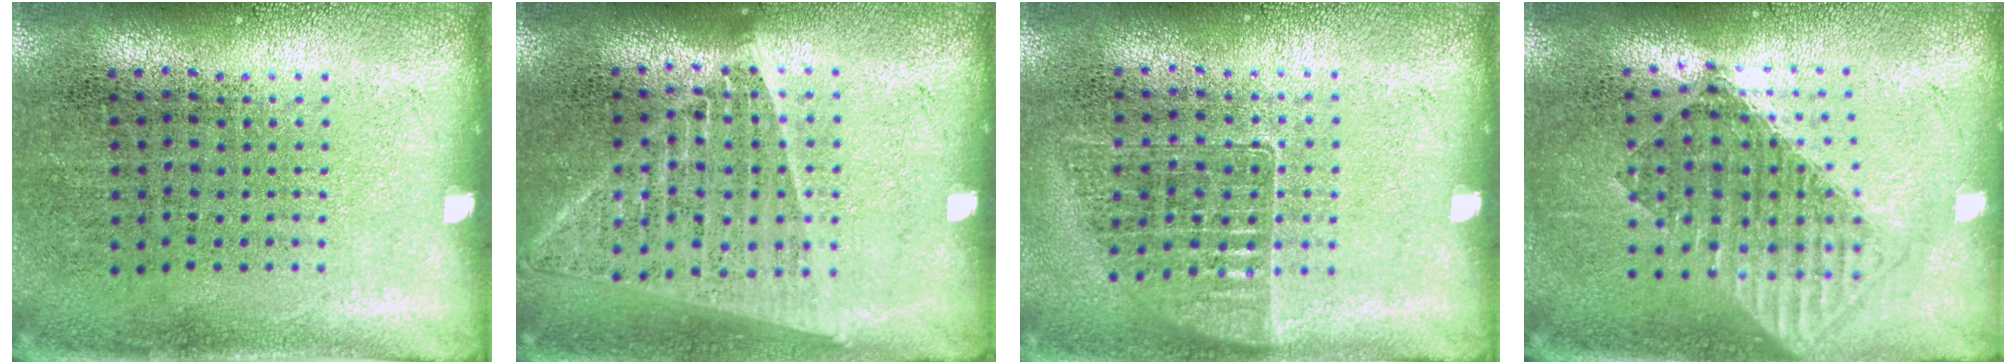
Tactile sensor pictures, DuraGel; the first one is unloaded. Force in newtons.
{"total": 1.4, "press": 1.3, "slide": 0.5}
{"total": 1.0, "press": 0.9, "slide": 0.3}
{"total": 1.6, "press": 1.4, "slide": 0.7}